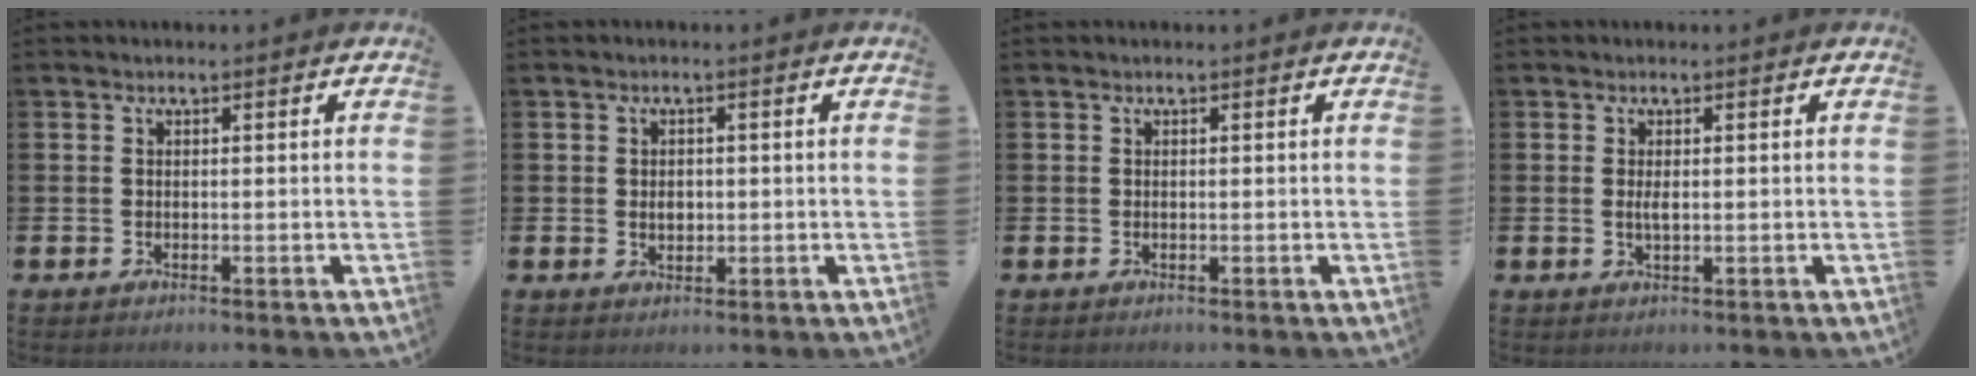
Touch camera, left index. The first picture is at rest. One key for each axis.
{"total": 1.9, "fx": 0.1, "fy": 1.4, "fz": 1.2, "tx": -0.001, "ty": -0.001, "tz": -0.005}
{"total": 0.0}
{"total": 1.4, "fx": 0.2, "fy": 0.5, "fz": 1.3, "tx": -0.018, "ty": -0.001, "tz": 0.000}